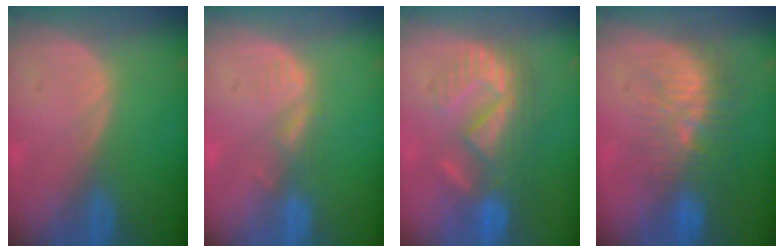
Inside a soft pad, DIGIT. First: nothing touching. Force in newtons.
{"total": 2.0, "press": 2.0, "slide": 0.3}
{"total": 8.9, "press": 8.7, "slide": 1.9}
{"total": 9.7, "press": 9.0, "slide": 3.6}